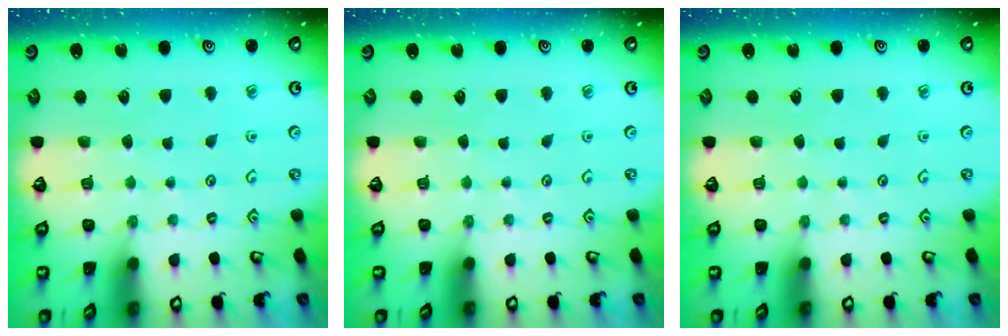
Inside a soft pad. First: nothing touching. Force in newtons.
{"total": 0.0}
{"total": 0.0}